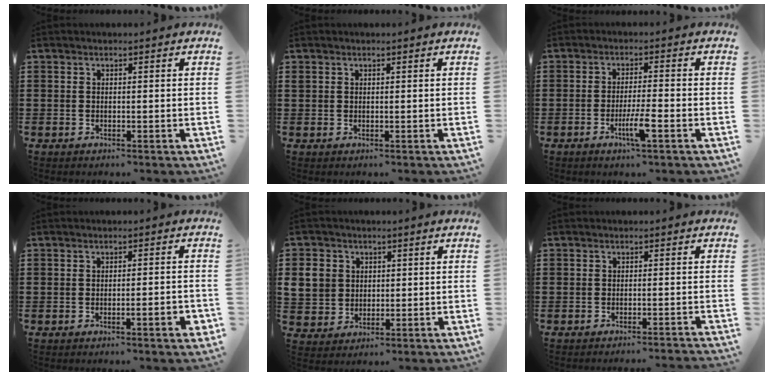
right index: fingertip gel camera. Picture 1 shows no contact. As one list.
[{"total": 0.0}, {"total": 4.6, "force": [-2.1, 0.3, 4.1], "torque": [-0.073, -0.009, -0.037]}, {"total": 2.5, "force": [-1.1, 0.1, 2.2], "torque": [-0.035, -0.005, -0.019]}, {"total": 5.3, "force": [1.3, 4.9, 1.5], "torque": [-0.064, 0.012, 0.019]}, {"total": 1.6, "force": [-1.4, -0.4, 0.5], "torque": [-0.009, 0.000, -0.029]}]